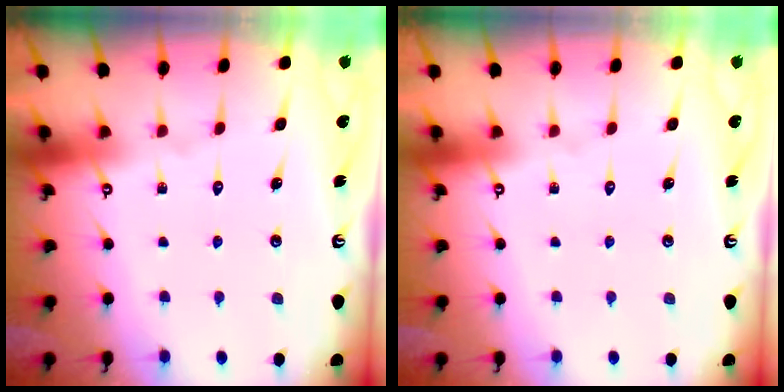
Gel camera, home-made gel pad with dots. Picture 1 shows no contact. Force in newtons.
{"total": 0.0}